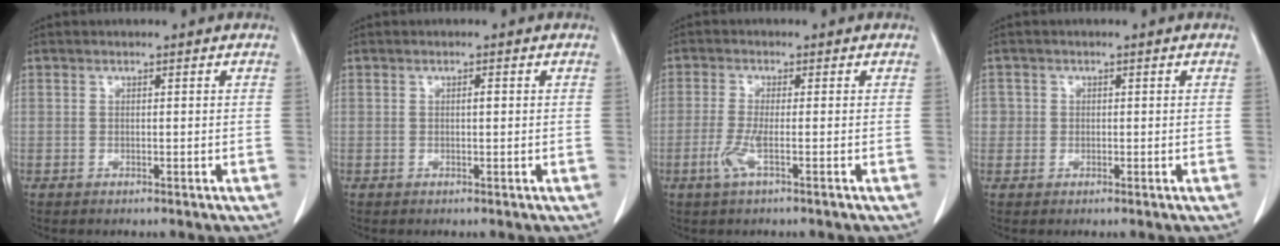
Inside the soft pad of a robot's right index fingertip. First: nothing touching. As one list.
[{"total": 0.7, "force": [0.1, 0.1, 0.7], "torque": [-0.011, 0.001, 0.001]}, {"total": 3.5, "force": [-1.6, -0.1, 3.1], "torque": [-0.074, -0.010, -0.036]}, {"total": 1.8, "force": [-0.2, 1.8, 0.2], "torque": [0.008, 0.006, -0.004]}]